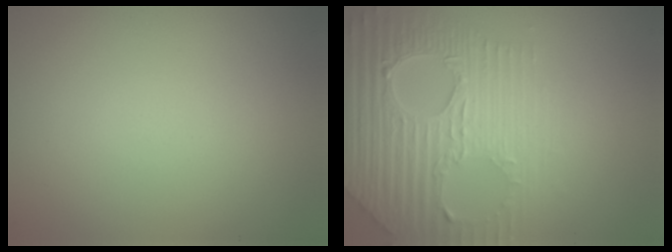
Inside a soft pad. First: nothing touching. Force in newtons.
{"total": 8.1, "press": 5.7, "slide": 5.7}